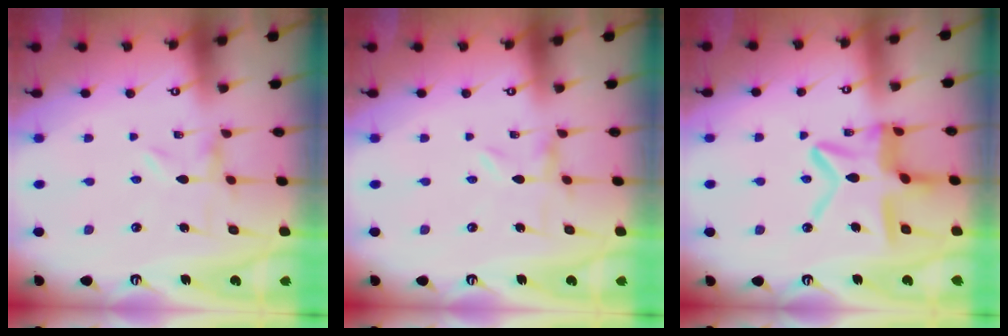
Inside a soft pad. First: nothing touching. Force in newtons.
{"total": 0.0}
{"total": 14.9, "press": 14.9, "slide": 1.3}